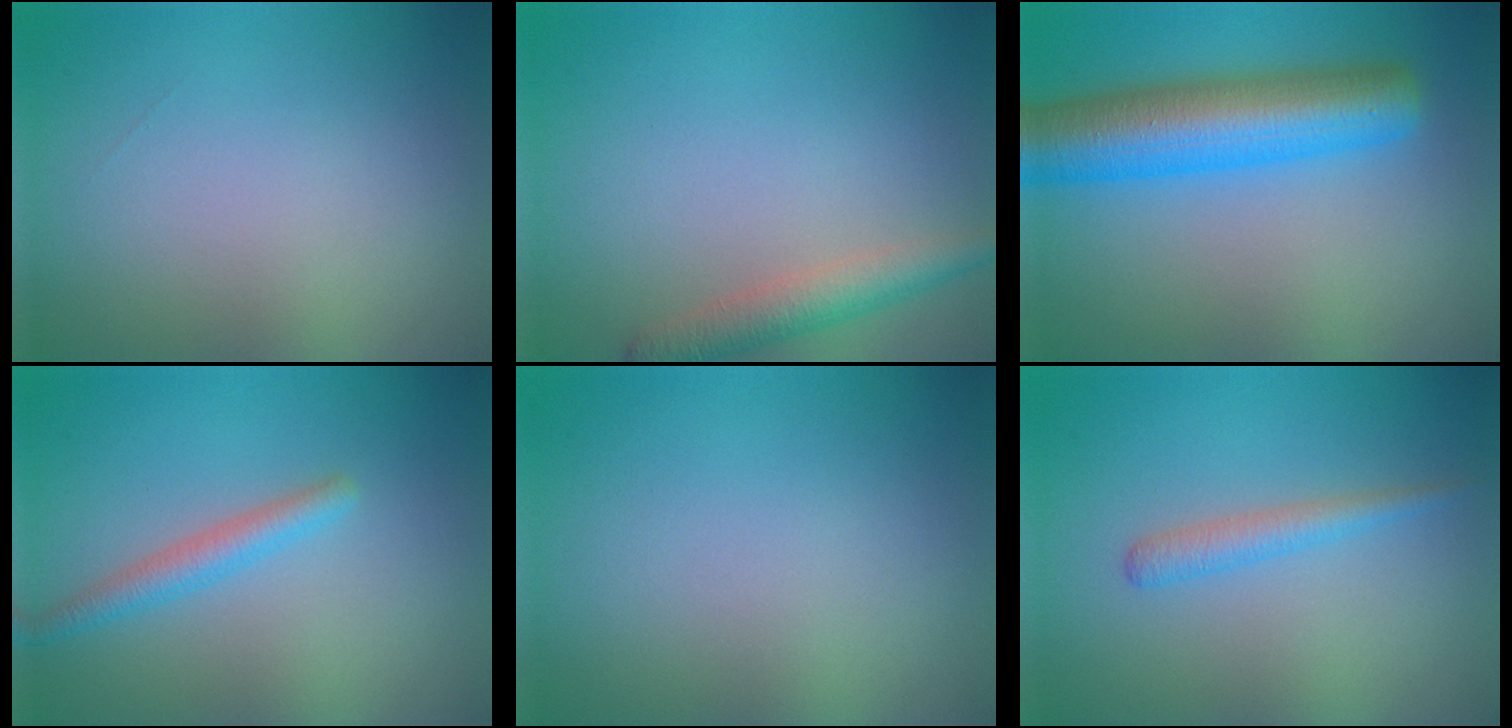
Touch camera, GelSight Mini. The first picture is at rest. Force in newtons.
{"total": 3.1, "press": 3.1, "slide": 0.2}
{"total": 8.8, "press": 8.8, "slide": 0.2}
{"total": 2.1, "press": 2.1, "slide": 0.1}
{"total": 0.0}
{"total": 1.8, "press": 1.8, "slide": 0.1}